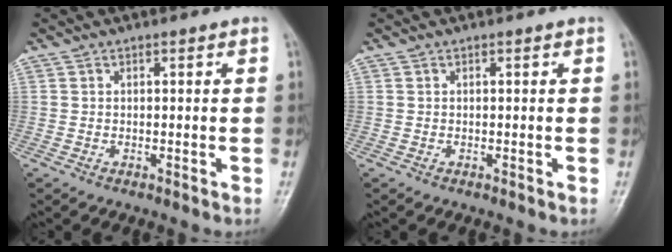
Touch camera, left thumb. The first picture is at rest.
{"total": 0.0}